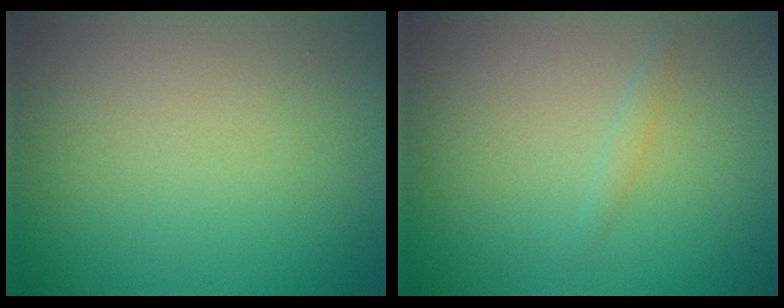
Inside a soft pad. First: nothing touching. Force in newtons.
{"total": 0.7, "press": 0.7, "slide": 0.0}